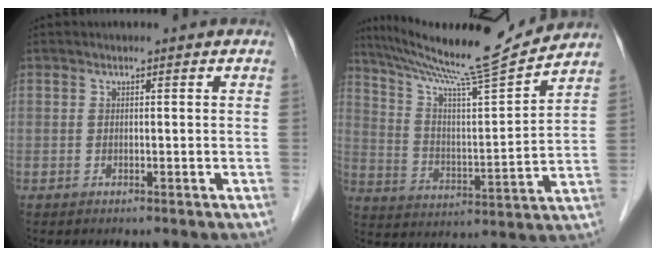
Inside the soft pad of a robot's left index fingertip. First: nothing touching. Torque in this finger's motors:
{"motor_torque": [0.13, -1.38, 0.21, 0.06]}